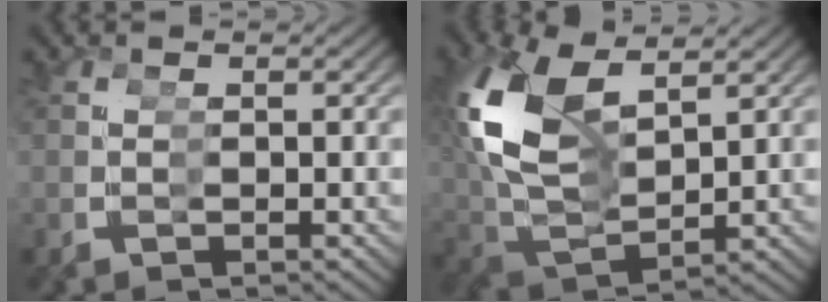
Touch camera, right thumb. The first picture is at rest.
{"total": 9.6, "force": [2.0, 6.6, 6.7], "torque": [-0.167, -0.025, 0.048]}